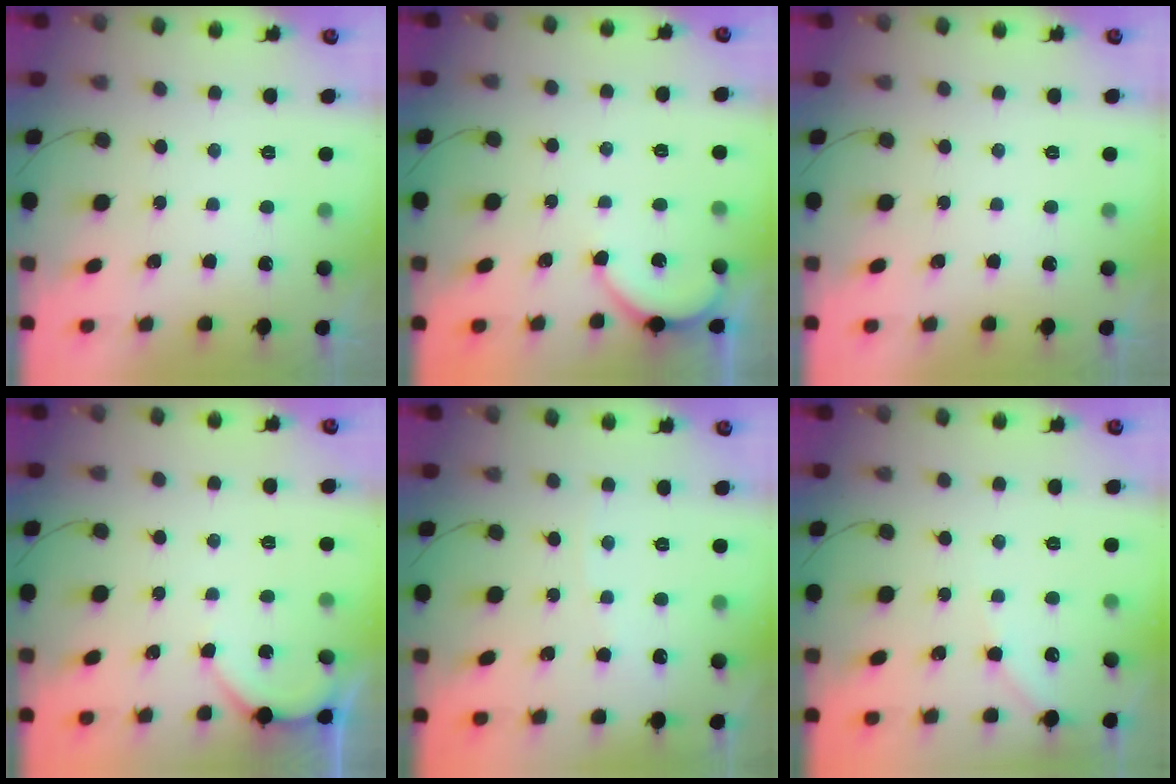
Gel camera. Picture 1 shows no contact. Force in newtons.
{"total": 4.2, "press": 4.2, "slide": 0.5}
{"total": 0.0}
{"total": 2.7, "press": 2.6, "slide": 0.4}
{"total": 1.5, "press": 1.4, "slide": 0.3}
{"total": 3.5, "press": 3.5, "slide": 0.5}